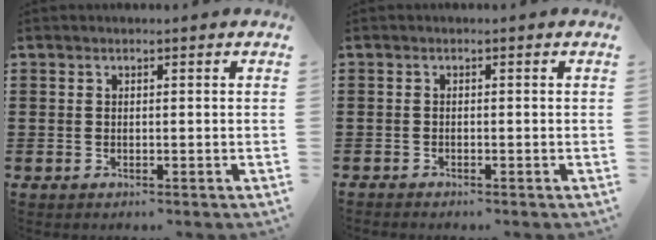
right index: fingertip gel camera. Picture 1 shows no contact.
{"total": 0.7, "force": [-0.7, 0.1, -0.1], "torque": [0.001, 0.000, -0.014]}